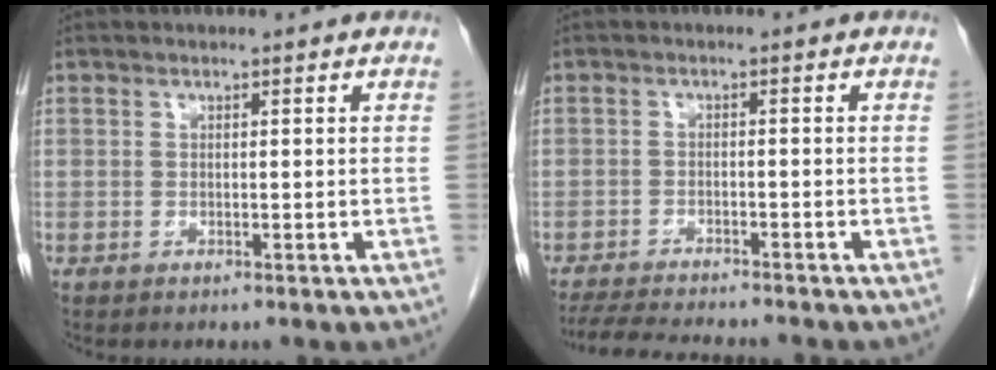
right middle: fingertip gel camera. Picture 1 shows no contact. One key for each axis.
{"total": 9.8, "fx": -9.0, "fy": 0.5, "fz": 4.0, "tx": -0.059, "ty": -0.013, "tz": -0.137}